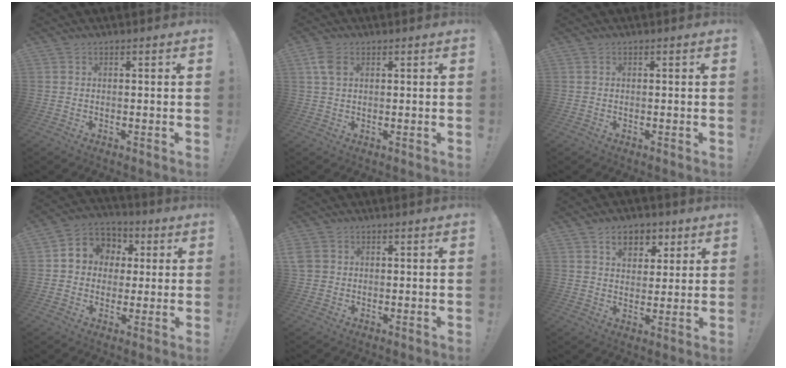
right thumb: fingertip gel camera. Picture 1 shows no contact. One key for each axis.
{"total": 4.9, "fx": 1.8, "fy": 3.0, "fz": 3.4, "tx": -0.060, "ty": -0.003, "tz": 0.031}
{"total": 0.0}
{"total": 8.5, "fx": 1.0, "fy": 8.0, "fz": 2.8, "tx": -0.036, "ty": -0.001, "tz": 0.025}
{"total": 2.8, "fx": 0.8, "fy": 2.5, "fz": 0.9, "tx": -0.019, "ty": 0.004, "tz": 0.020}
{"total": 8.5, "fx": 4.3, "fy": 6.1, "fz": 4.0, "tx": -0.048, "ty": -0.017, "tz": 0.079}